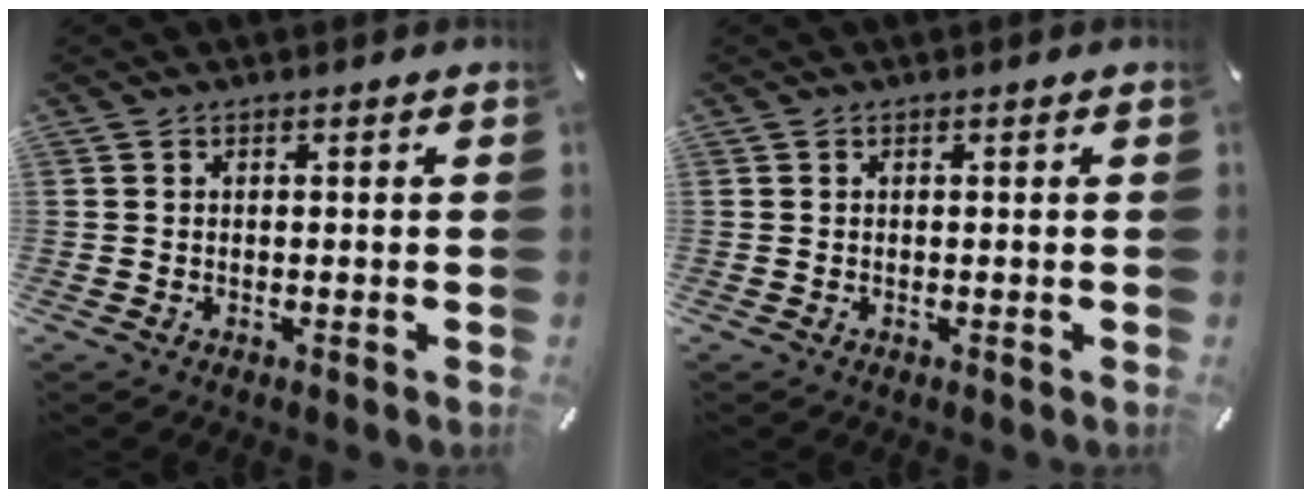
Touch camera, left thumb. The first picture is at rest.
{"total": 0.0}